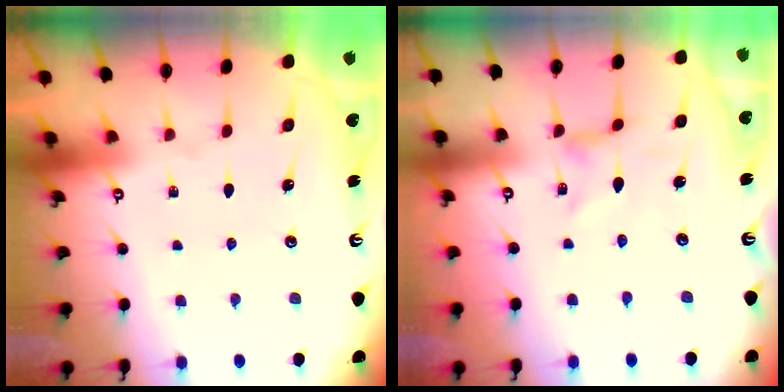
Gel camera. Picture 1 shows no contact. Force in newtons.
{"total": 0.0}